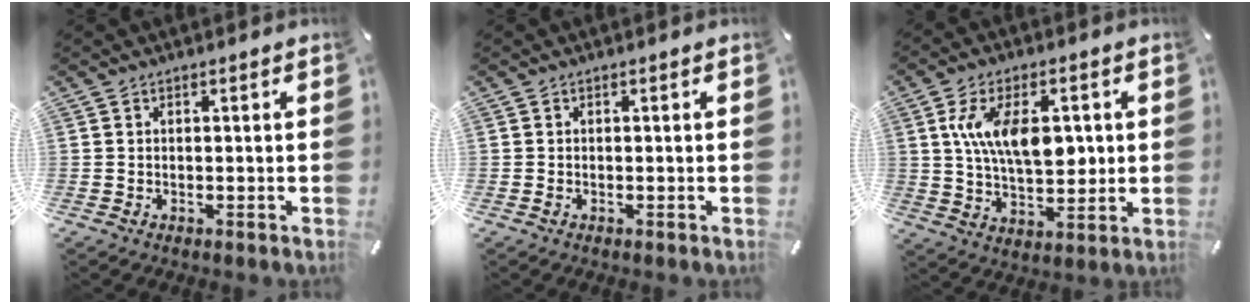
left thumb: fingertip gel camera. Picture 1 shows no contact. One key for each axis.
{"total": 0.5, "fx": -0.2, "fy": 0.2, "fz": 0.4, "tx": -0.007, "ty": -0.002, "tz": -0.004}
{"total": 14.3, "fx": 2.7, "fy": 7.8, "fz": 11.7, "tx": -0.215, "ty": -0.006, "tz": 0.042}